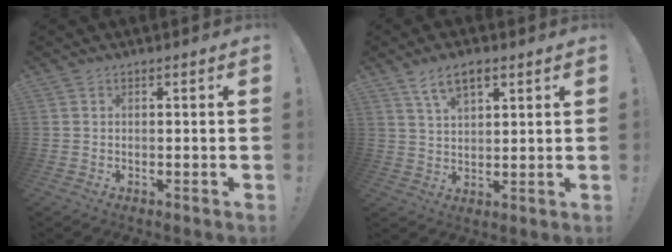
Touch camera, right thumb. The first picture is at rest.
{"total": 7.5, "force": [4.3, 3.5, 5.1], "torque": [-0.089, -0.006, 0.080]}